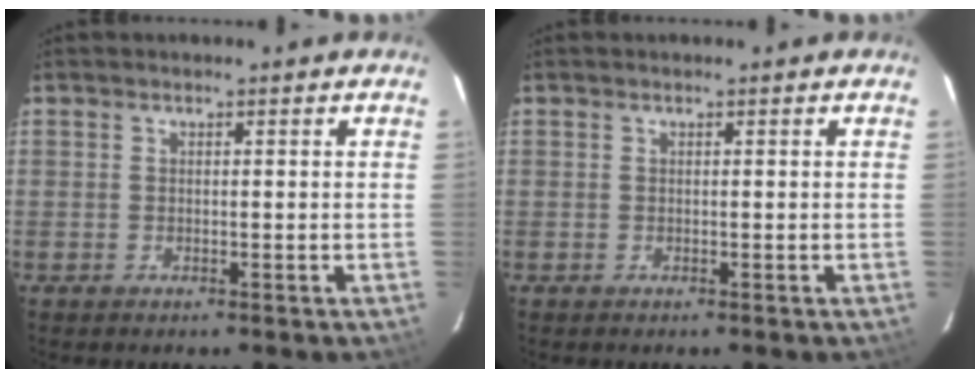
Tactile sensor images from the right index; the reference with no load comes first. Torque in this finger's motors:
{"motor_torque": [0.00, 0.00, 0.00, 0.00]}